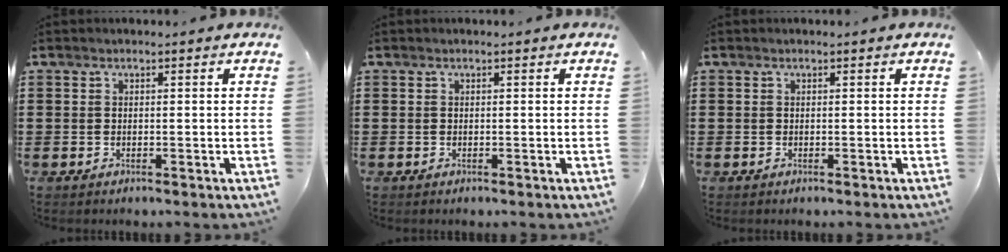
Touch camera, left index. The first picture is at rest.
{"total": 0.0}
{"total": 0.0}